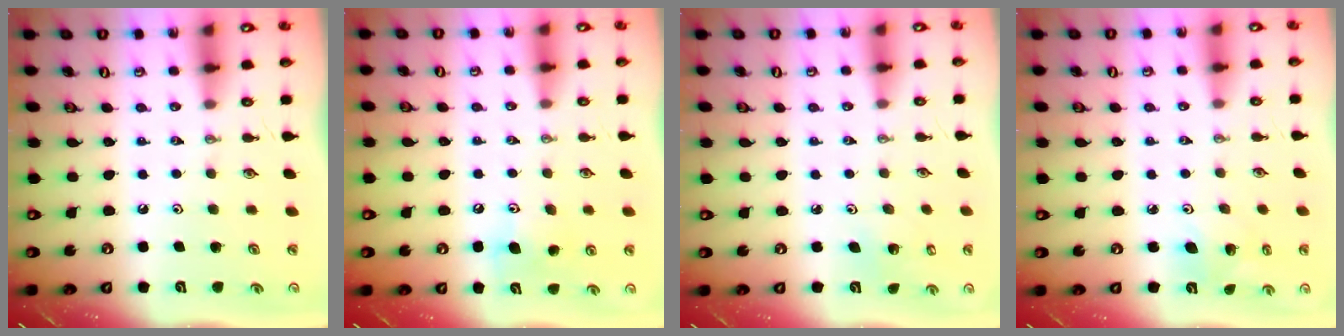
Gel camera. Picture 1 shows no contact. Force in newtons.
{"total": 7.4, "press": 7.1, "slide": 2.2}
{"total": 1.9, "press": 1.9, "slide": 0.1}
{"total": 5.0, "press": 4.7, "slide": 1.8}